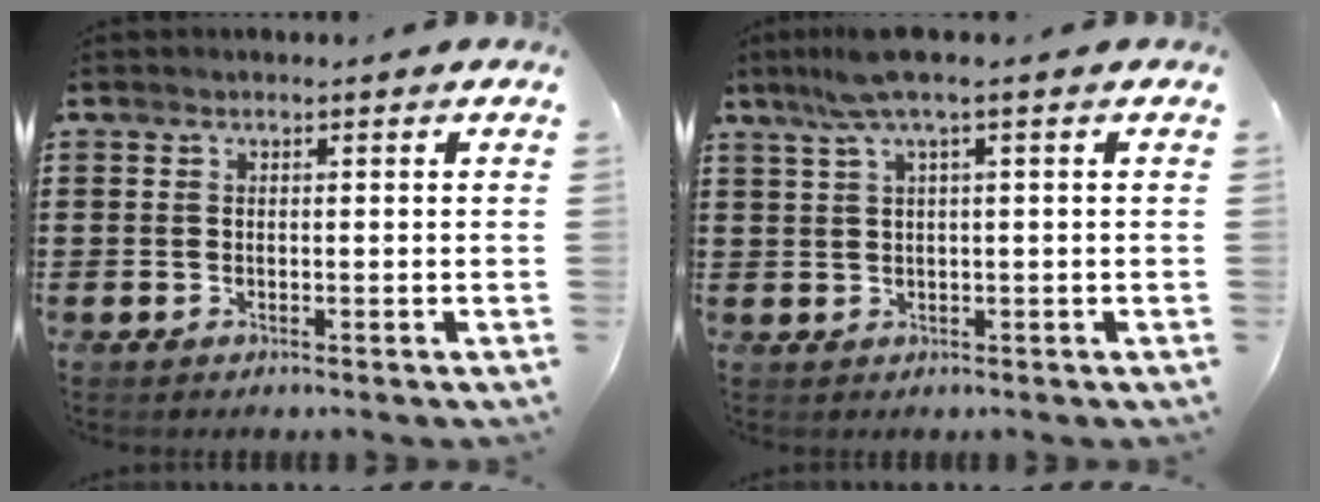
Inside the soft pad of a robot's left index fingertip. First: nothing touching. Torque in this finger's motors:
{"motor_torque": [1.24, -0.90, 0.60, 0.11]}